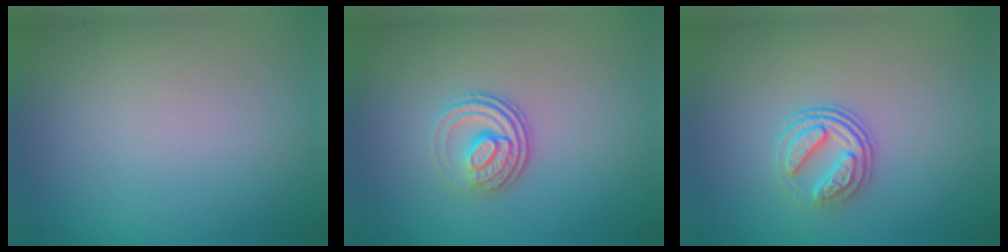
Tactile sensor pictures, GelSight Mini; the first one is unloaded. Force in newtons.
{"total": 3.3, "press": 2.4, "slide": 2.2}
{"total": 3.1, "press": 2.6, "slide": 1.7}